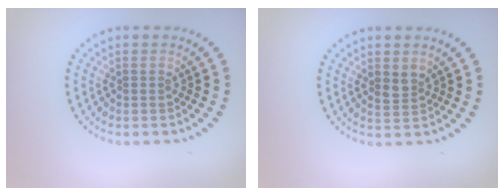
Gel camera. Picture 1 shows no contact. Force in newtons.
{"total": 1.4, "press": 1.4, "slide": 0.5}